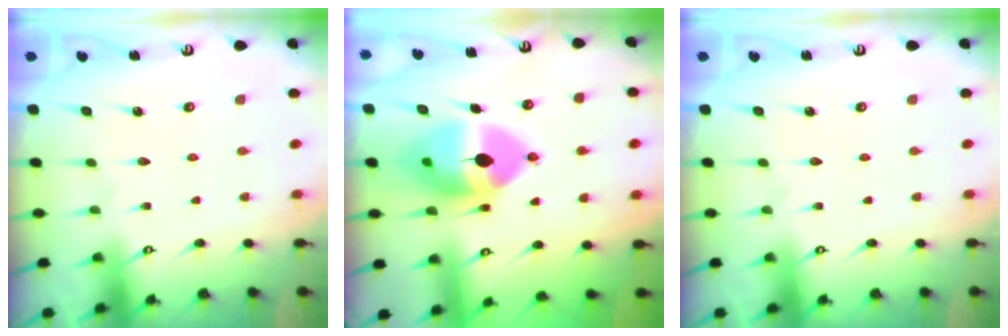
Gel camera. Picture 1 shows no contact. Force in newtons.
{"total": 13.7, "press": 13.5, "slide": 2.3}
{"total": 0.0}